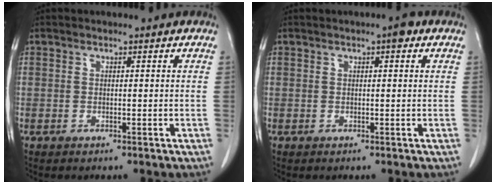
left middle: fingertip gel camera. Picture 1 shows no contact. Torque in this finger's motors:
{"motor_torque": [0.40, -0.40, 0.11, 0.03]}